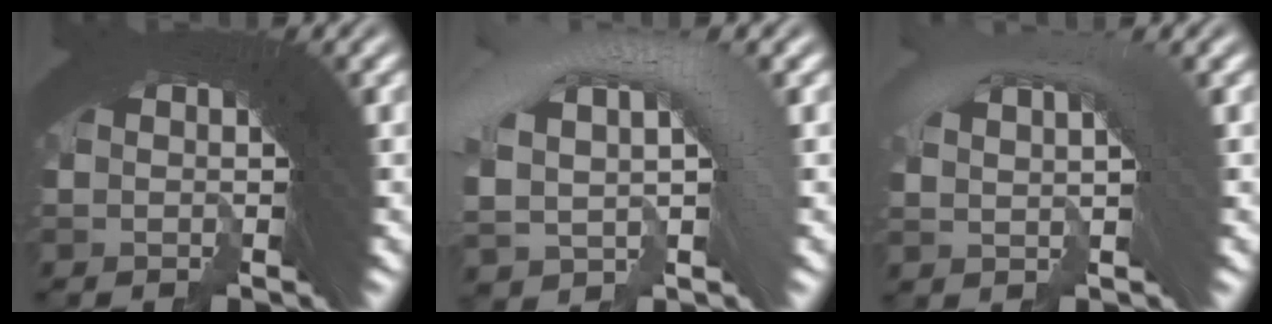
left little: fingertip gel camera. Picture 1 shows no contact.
{"total": 6.0, "force": [0.1, 3.6, 4.8], "torque": [-0.091, 0.013, -0.001]}
{"total": 3.3, "force": [0.6, 1.6, 2.8], "torque": [-0.043, 0.013, 0.009]}